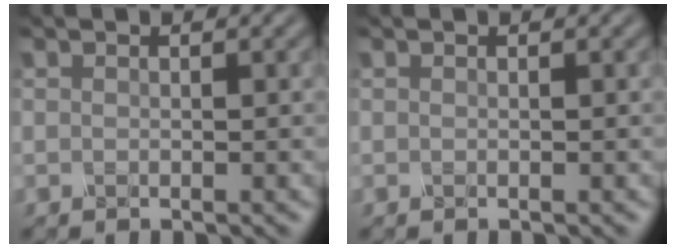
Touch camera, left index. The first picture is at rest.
{"total": 0.0}